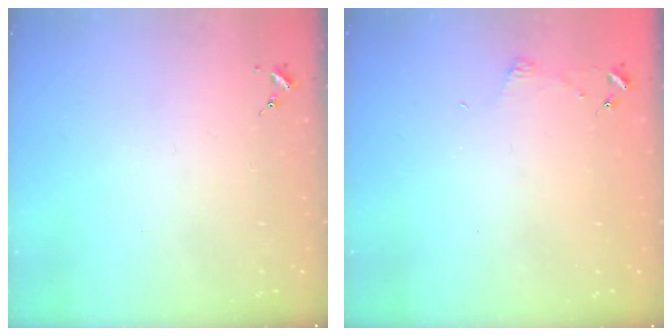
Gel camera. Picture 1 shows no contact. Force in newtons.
{"total": 3.6, "press": 3.6, "slide": 0.4}